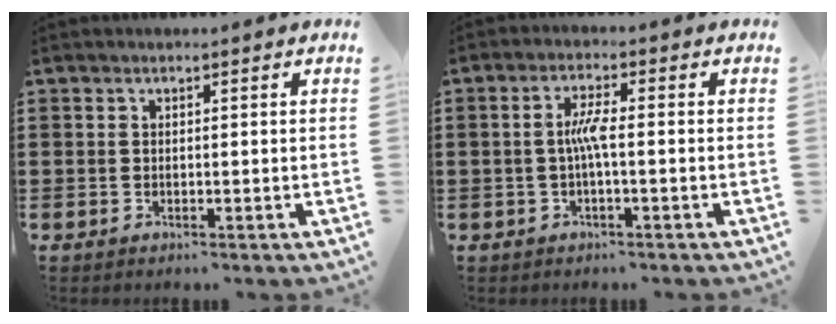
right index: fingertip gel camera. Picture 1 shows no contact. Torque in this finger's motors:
{"motor_torque": [0.86, -0.46, 0.37, 0.13]}